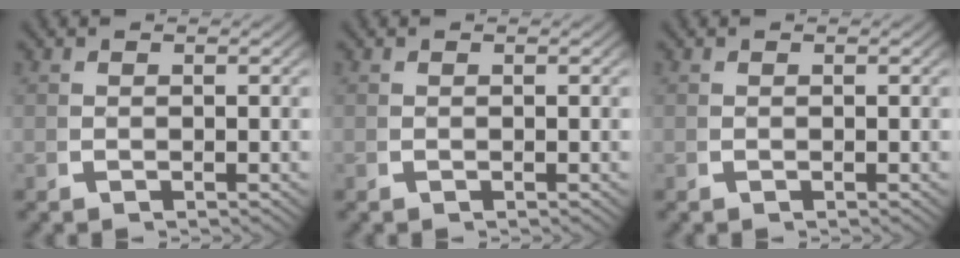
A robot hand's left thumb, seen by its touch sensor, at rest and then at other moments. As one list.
[{"total": 0.0}, {"total": 0.0}]